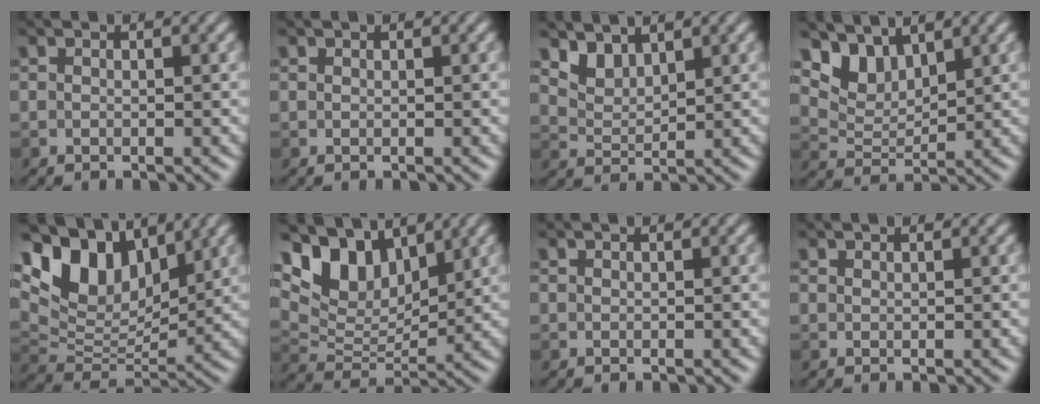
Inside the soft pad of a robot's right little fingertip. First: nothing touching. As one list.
[{"total": 0.0}, {"total": 2.6, "force": [2.3, 1.0, 0.7], "torque": [-0.028, -0.015, 0.060]}, {"total": 4.3, "force": [3.5, 1.8, 1.7], "torque": [-0.041, -0.006, 0.065]}, {"total": 10.3, "force": [5.5, 5.5, 6.7], "torque": [-0.129, 0.011, 0.100]}, {"total": 8.3, "force": [5.1, 4.2, 5.1], "torque": [-0.095, 0.004, 0.093]}, {"total": 0.0}, {"total": 0.0}]